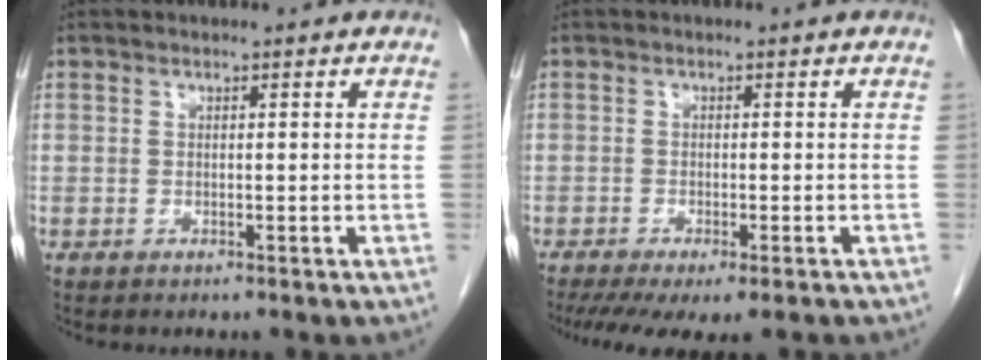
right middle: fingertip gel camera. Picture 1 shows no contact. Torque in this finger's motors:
{"motor_torque": [1.17, -0.97, 0.16, 0.06]}